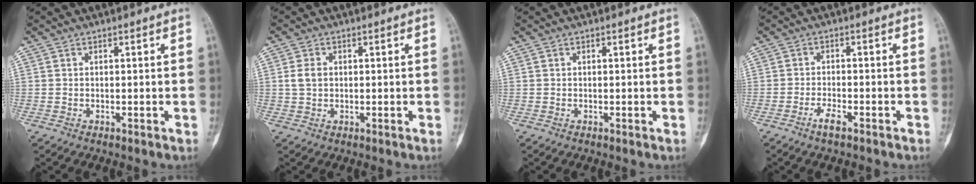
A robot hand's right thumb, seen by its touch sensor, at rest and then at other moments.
{"total": 3.2, "force": [0.4, 2.4, 2.0], "torque": [-0.034, 0.004, 0.006]}
{"total": 0.0}
{"total": 2.9, "force": [-2.0, 1.0, 1.9], "torque": [-0.035, 0.011, -0.040]}